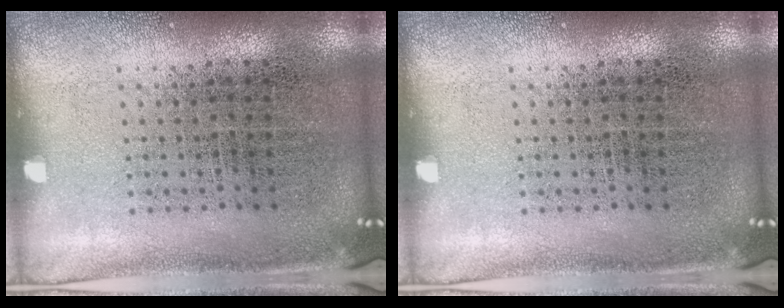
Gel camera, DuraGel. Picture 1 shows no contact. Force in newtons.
{"total": 0.0}